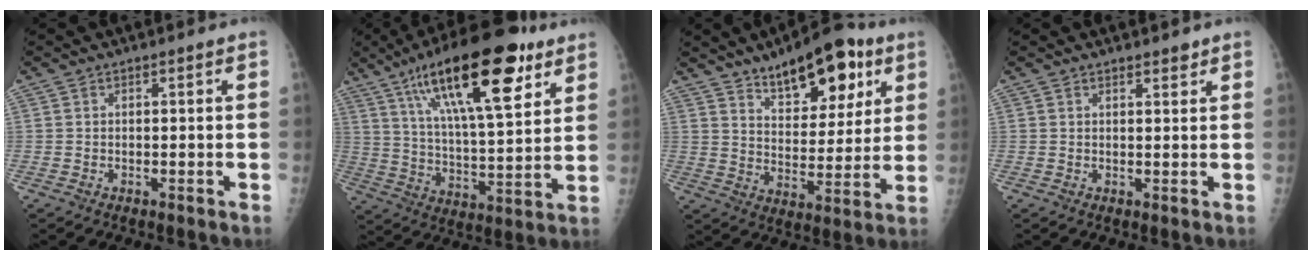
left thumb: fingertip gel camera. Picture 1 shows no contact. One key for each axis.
{"total": 24.0, "fx": 12.9, "fy": 7.6, "fz": 18.8, "tx": -0.289, "ty": -0.033, "tz": 0.215}
{"total": 17.4, "fx": 10.0, "fy": 7.9, "fz": 11.8, "tx": -0.121, "ty": -0.044, "tz": 0.153}
{"total": 1.5, "fx": 1.3, "fy": 0.5, "fz": 0.6, "tx": -0.003, "ty": -0.010, "tz": 0.018}